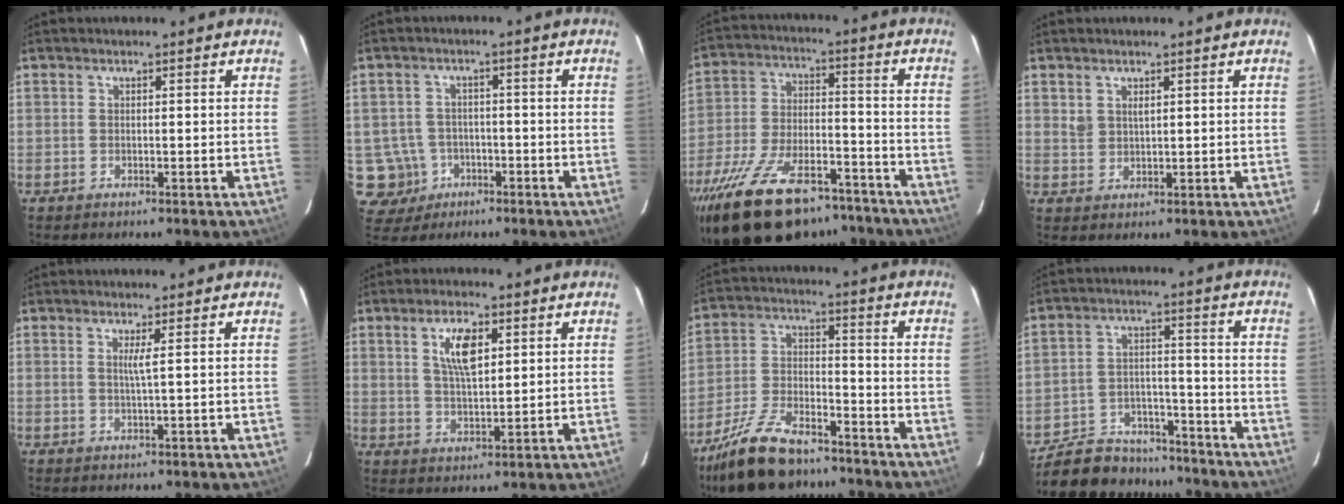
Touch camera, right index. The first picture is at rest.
{"total": 7.0, "force": [-2.3, 6.5, 0.9], "torque": [-0.042, 0.018, -0.027]}
{"total": 23.3, "force": [-17.6, 9.8, 11.9], "torque": [-0.235, -0.012, -0.266]}
{"total": 2.3, "force": [1.5, 1.4, 1.0], "torque": [-0.016, 0.000, 0.031]}
{"total": 1.6, "force": [0.6, -0.6, 1.4], "torque": [-0.022, -0.004, 0.010]}
{"total": 7.1, "force": [2.8, 2.9, 5.8], "torque": [-0.105, 0.005, 0.056]}
{"total": 17.5, "force": [-13.7, 6.6, 8.7], "torque": [-0.184, -0.014, -0.237]}
{"total": 17.6, "force": [-15.2, 7.1, 5.1], "torque": [-0.129, 0.025, -0.218]}